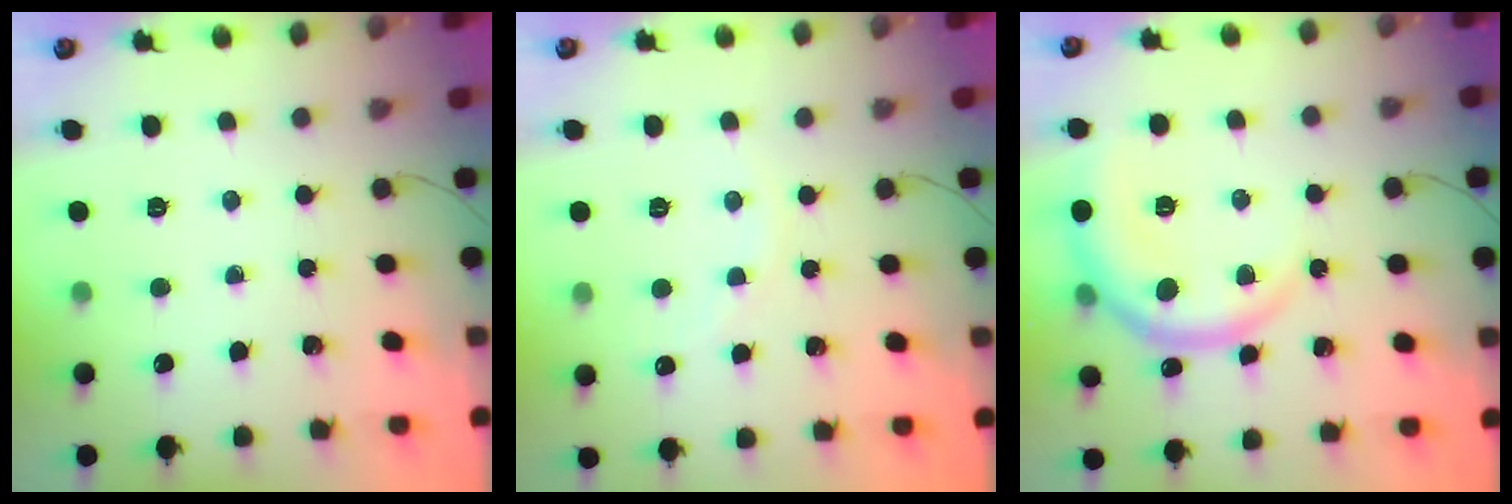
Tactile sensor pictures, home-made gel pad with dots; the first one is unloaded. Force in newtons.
{"total": 4.0, "press": 3.8, "slide": 1.4}
{"total": 10.6, "press": 10.5, "slide": 0.7}